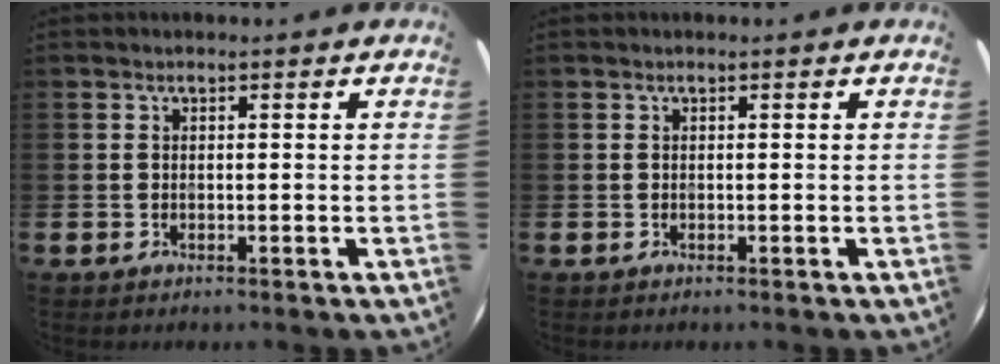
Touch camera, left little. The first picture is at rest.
{"total": 0.0}